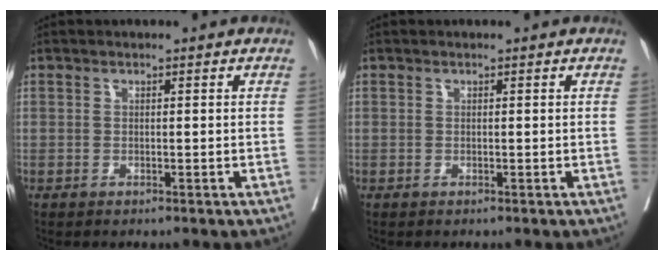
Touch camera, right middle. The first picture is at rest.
{"total": 0.0}